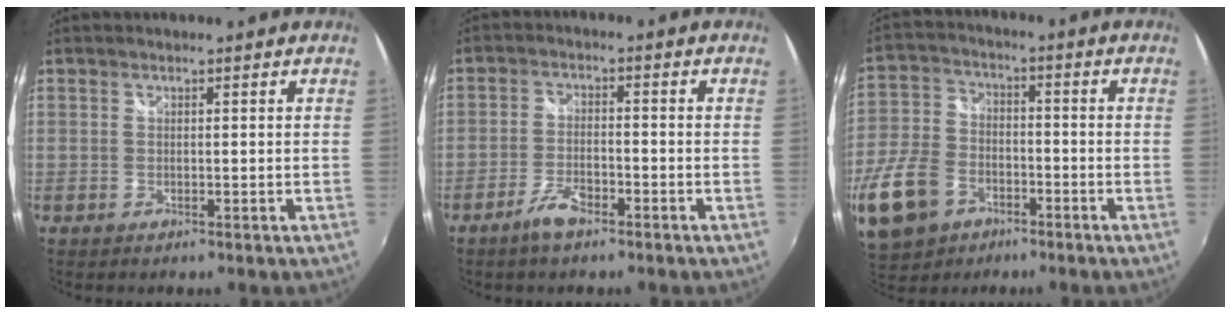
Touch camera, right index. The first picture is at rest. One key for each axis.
{"total": 5.1, "fx": -3.6, "fy": 1.6, "fz": 3.2, "tx": -0.077, "ty": -0.002, "tz": -0.067}
{"total": 16.3, "fx": -7.8, "fy": 11.2, "fz": 8.8, "tx": -0.232, "ty": -0.005, "tz": -0.143}